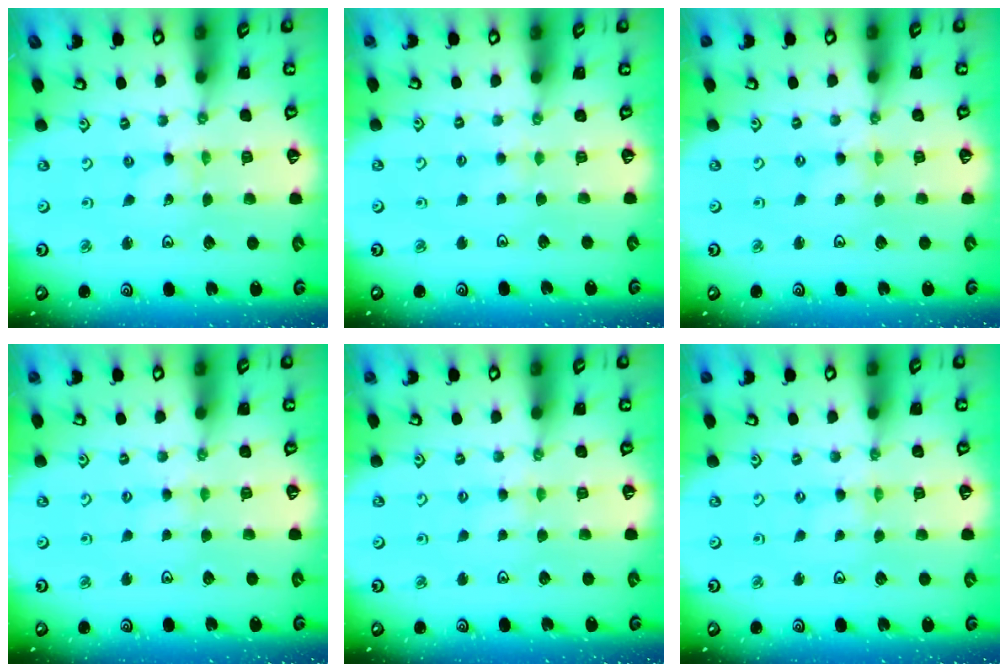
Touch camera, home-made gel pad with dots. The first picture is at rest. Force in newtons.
{"total": 2.7, "press": 2.6, "slide": 0.4}
{"total": 0.0}
{"total": 2.8, "press": 2.8, "slide": 0.3}
{"total": 2.5, "press": 2.5, "slide": 0.3}
{"total": 0.8, "press": 0.8, "slide": 0.2}